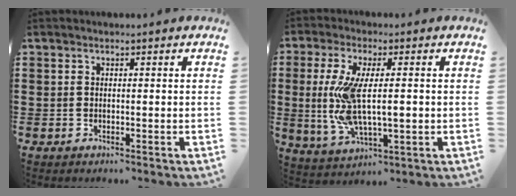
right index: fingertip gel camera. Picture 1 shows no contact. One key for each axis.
{"total": 9.6, "fx": 0.1, "fy": 3.2, "fz": 9.0, "tx": -0.198, "ty": -0.011, "tz": -0.004}